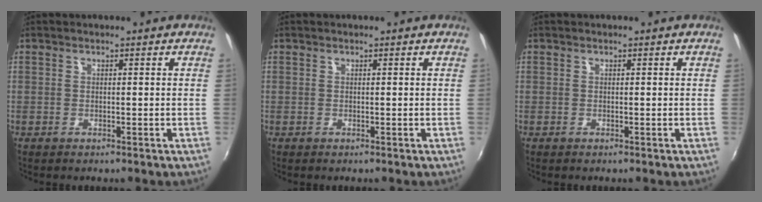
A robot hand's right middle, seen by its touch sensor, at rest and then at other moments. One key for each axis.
{"total": 0.0}
{"total": 0.0}